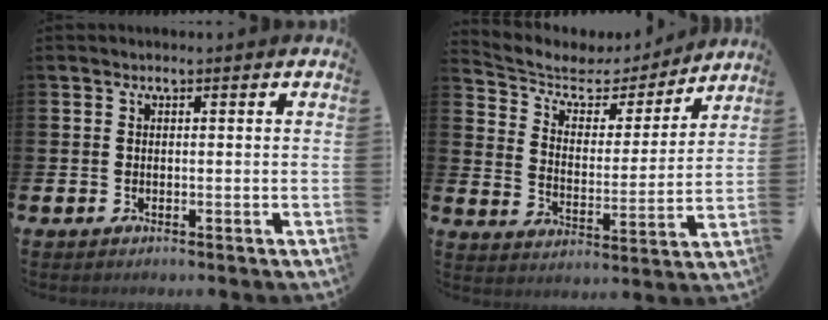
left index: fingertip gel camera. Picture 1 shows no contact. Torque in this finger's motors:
{"motor_torque": [0.46, -0.44, 0.02, 0.02]}